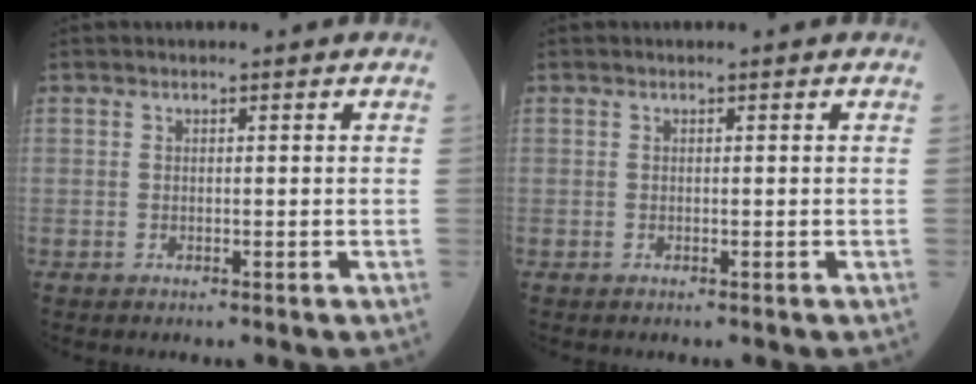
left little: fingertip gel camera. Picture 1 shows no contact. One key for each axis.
{"total": 0.0}